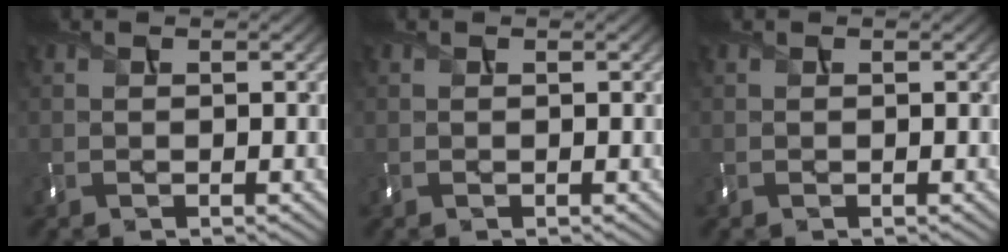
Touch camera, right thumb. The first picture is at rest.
{"total": 0.0}
{"total": 0.0}